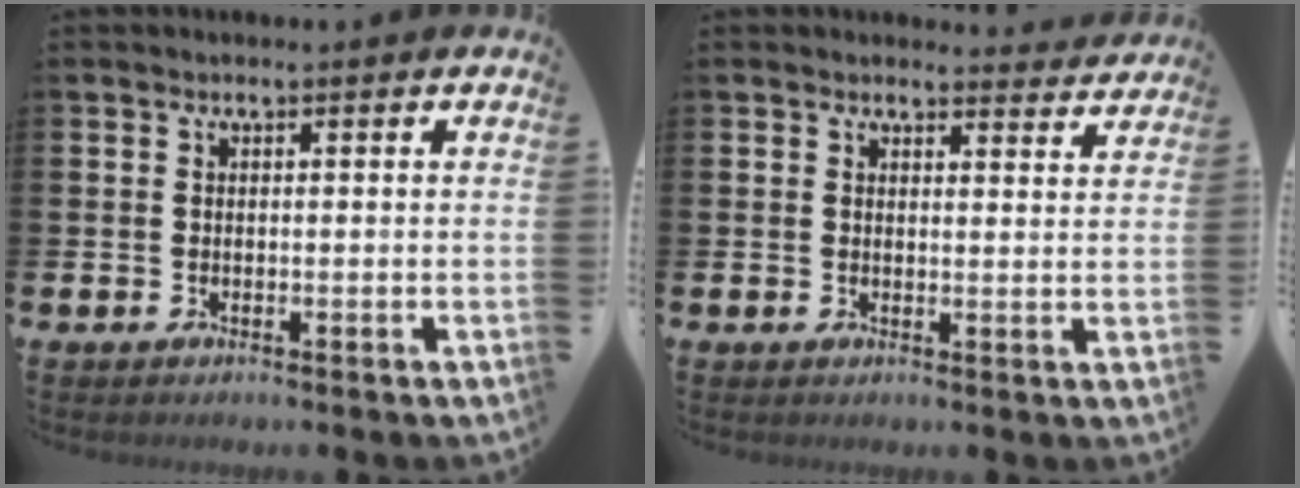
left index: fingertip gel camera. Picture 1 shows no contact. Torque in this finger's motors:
{"motor_torque": [0.61, -0.97, 0.11, -0.02]}